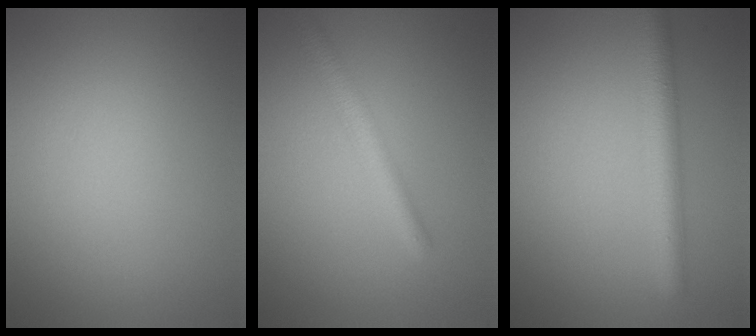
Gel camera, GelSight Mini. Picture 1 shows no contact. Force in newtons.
{"total": 2.7, "press": 2.7, "slide": 0.1}
{"total": 4.4, "press": 4.4, "slide": 0.2}